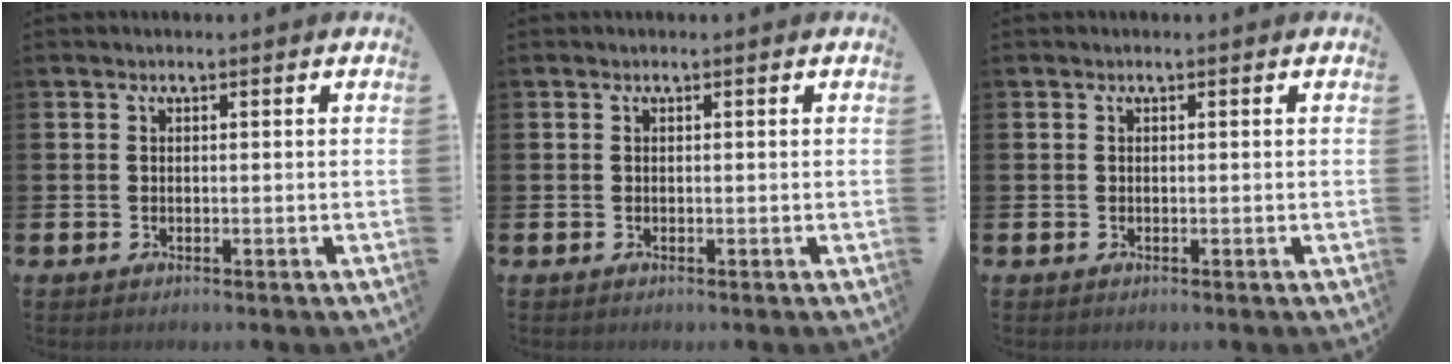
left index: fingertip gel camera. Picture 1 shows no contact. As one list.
[{"total": 0.0}, {"total": 0.0}]